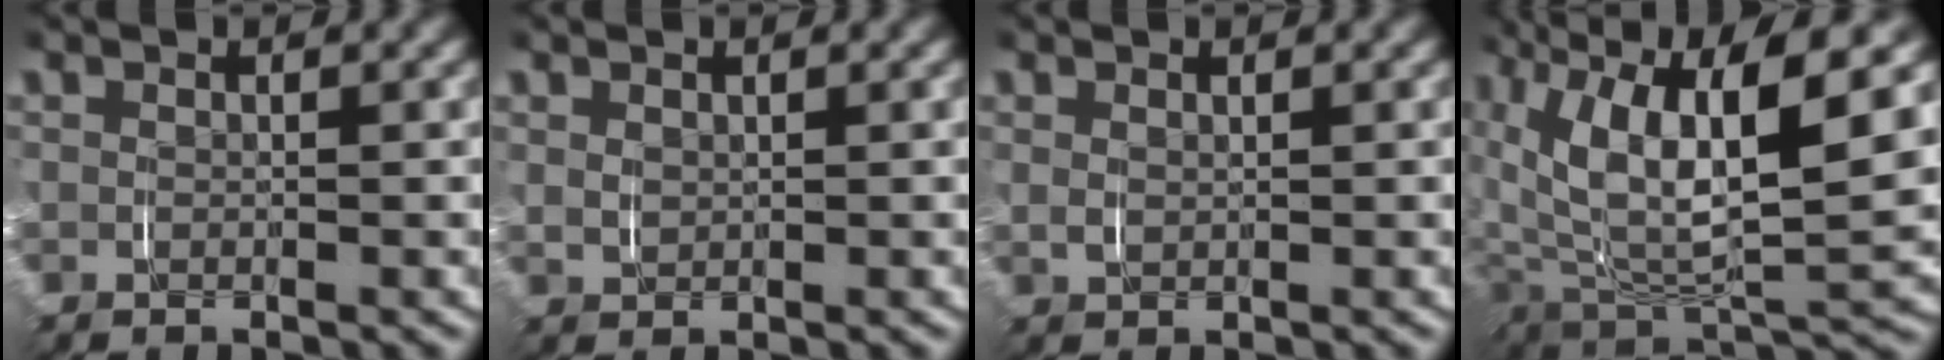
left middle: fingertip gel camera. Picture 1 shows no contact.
{"total": 1.1, "force": [0.6, 0.7, 0.5], "torque": [-0.014, -0.001, 0.018]}
{"total": 0.8, "force": [0.6, 0.4, 0.5], "torque": [-0.012, -0.002, 0.016]}
{"total": 13.4, "force": [2.2, 6.8, 11.3], "torque": [-0.196, -0.001, 0.041]}